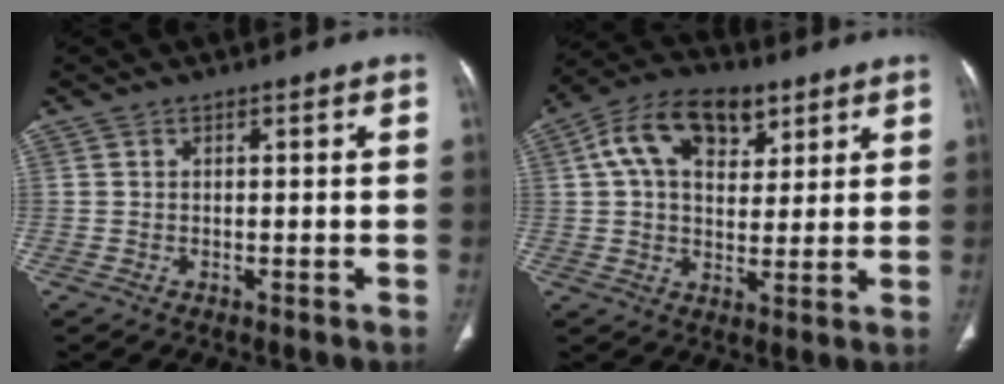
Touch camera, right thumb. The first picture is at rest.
{"total": 14.2, "force": [5.9, 8.8, 9.4], "torque": [-0.135, 0.000, 0.097]}